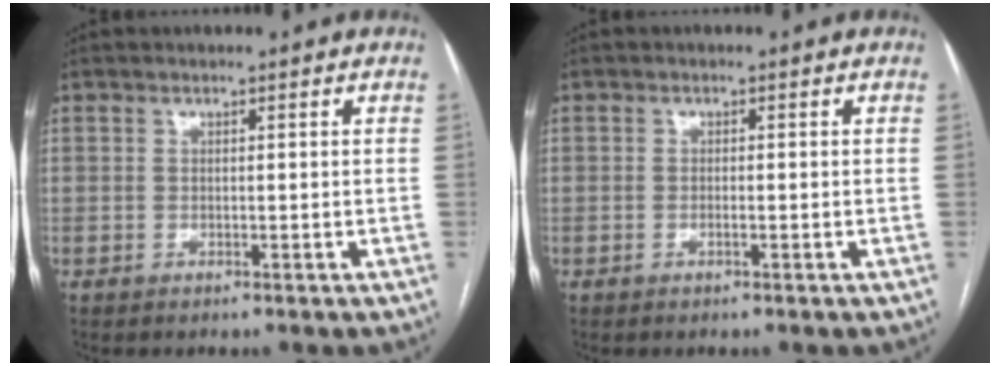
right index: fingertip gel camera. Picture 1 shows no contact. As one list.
[{"total": 0.8, "force": [-0.3, 0.0, 0.7], "torque": [-0.015, 0.000, -0.006]}]